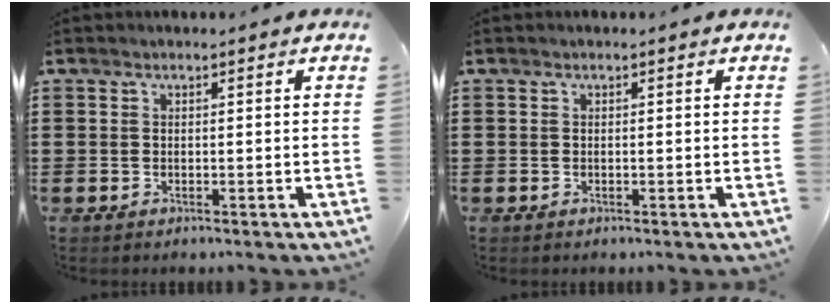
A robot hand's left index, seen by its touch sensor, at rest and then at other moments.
{"total": 0.0}